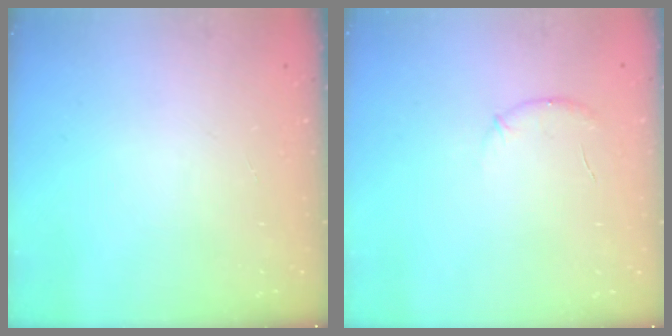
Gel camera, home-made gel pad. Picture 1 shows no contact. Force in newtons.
{"total": 6.4, "press": 6.2, "slide": 1.7}